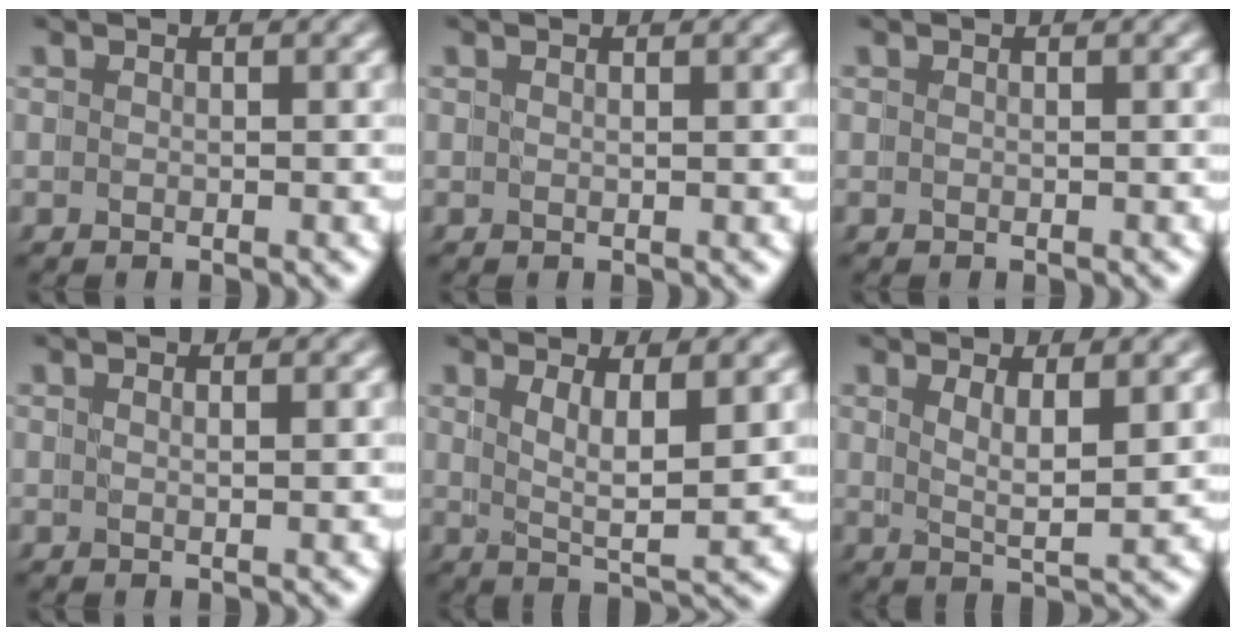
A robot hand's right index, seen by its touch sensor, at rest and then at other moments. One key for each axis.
{"total": 1.5, "fx": 0.0, "fy": -1.2, "fz": -1.0, "tx": 0.009, "ty": -0.005, "tz": 0.006}
{"total": 0.0}
{"total": 2.2, "fx": -0.2, "fy": -2.0, "fz": -0.9, "tx": 0.010, "ty": -0.009, "tz": 0.009}
{"total": 3.0, "fx": 1.2, "fy": -2.1, "fz": 1.8, "tx": -0.028, "ty": -0.012, "tz": 0.032}
{"total": 2.7, "fx": 1.1, "fy": -2.3, "fz": 1.0, "tx": -0.014, "ty": -0.007, "tz": 0.028}